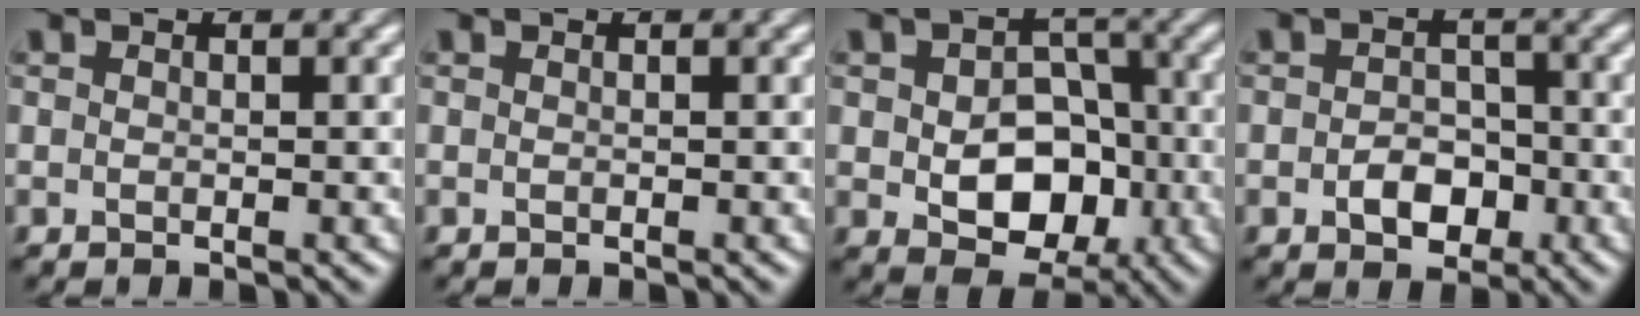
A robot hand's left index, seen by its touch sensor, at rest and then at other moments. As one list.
[{"total": 0.0}, {"total": 7.5, "force": [-1.2, 5.5, 5.0], "torque": [-0.070, -0.010, -0.009]}, {"total": 3.1, "force": [-1.1, 2.2, 1.9], "torque": [-0.026, 0.003, -0.020]}]